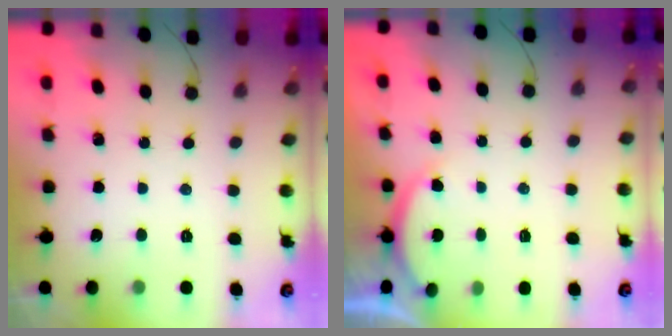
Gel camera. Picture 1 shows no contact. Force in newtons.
{"total": 2.6, "press": 2.5, "slide": 0.7}